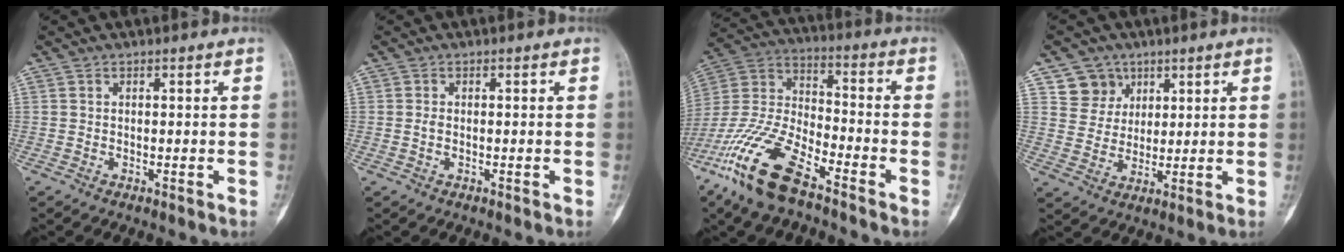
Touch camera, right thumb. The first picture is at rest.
{"total": 1.1, "force": [-0.1, 0.6, 0.8], "torque": [-0.019, 0.000, -0.003]}
{"total": 18.3, "force": [-11.5, 6.6, 12.5], "torque": [-0.266, 0.042, -0.226]}
{"total": 6.9, "force": [3.6, 5.8, 0.8], "torque": [0.017, -0.022, 0.070]}